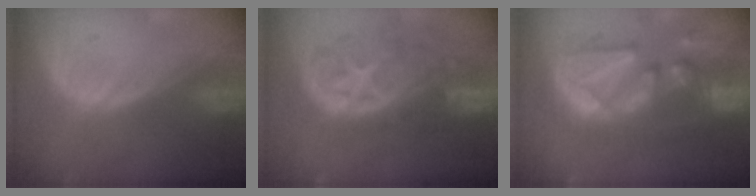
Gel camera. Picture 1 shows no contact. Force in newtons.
{"total": 11.1, "press": 9.8, "slide": 5.4}
{"total": 11.2, "press": 10.7, "slide": 3.2}